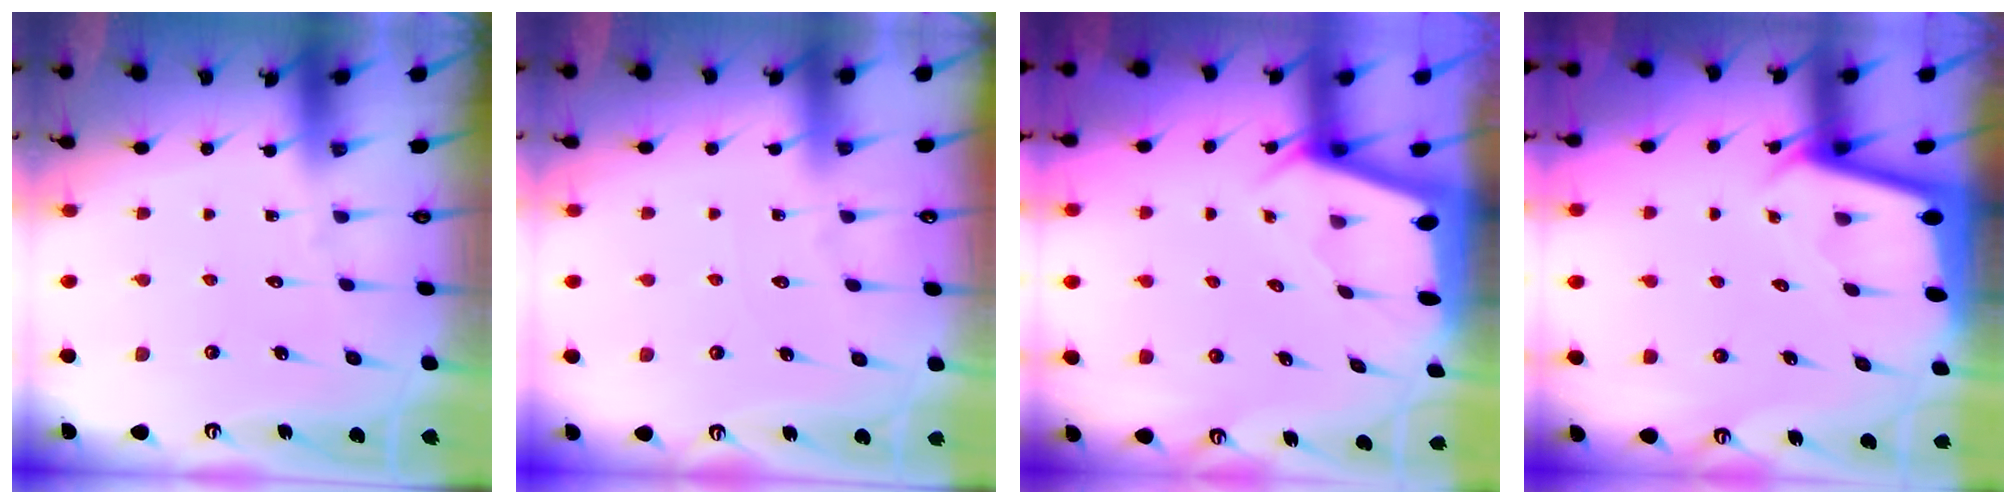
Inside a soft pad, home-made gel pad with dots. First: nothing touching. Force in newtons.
{"total": 2.3, "press": 2.3, "slide": 0.4}
{"total": 2.2, "press": 2.2, "slide": 0.3}
{"total": 2.4, "press": 2.4, "slide": 0.3}